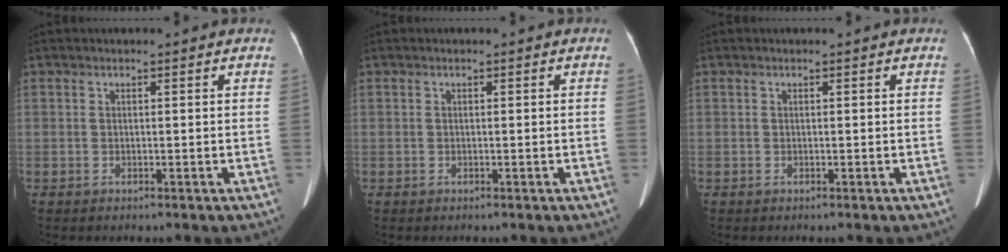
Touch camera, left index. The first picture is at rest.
{"total": 0.0}
{"total": 0.0}